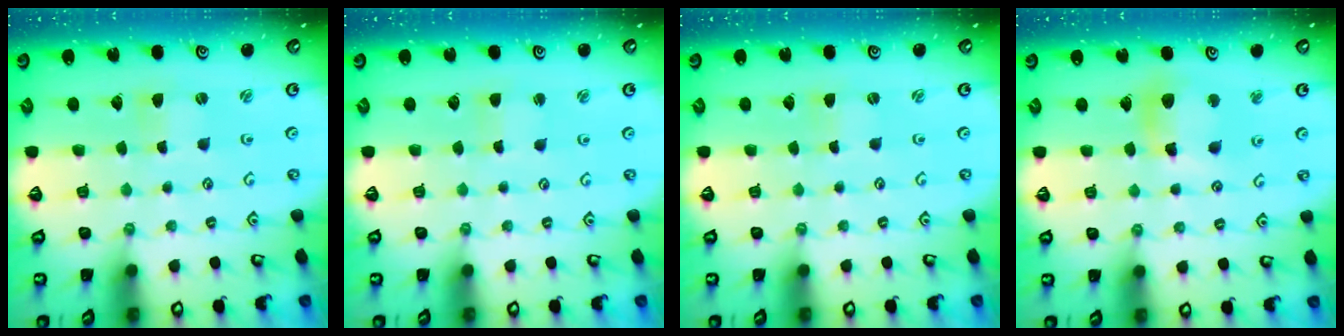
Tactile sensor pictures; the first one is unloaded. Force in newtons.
{"total": 1.3, "press": 1.3, "slide": 0.3}
{"total": 0.0}
{"total": 10.9, "press": 10.8, "slide": 1.5}